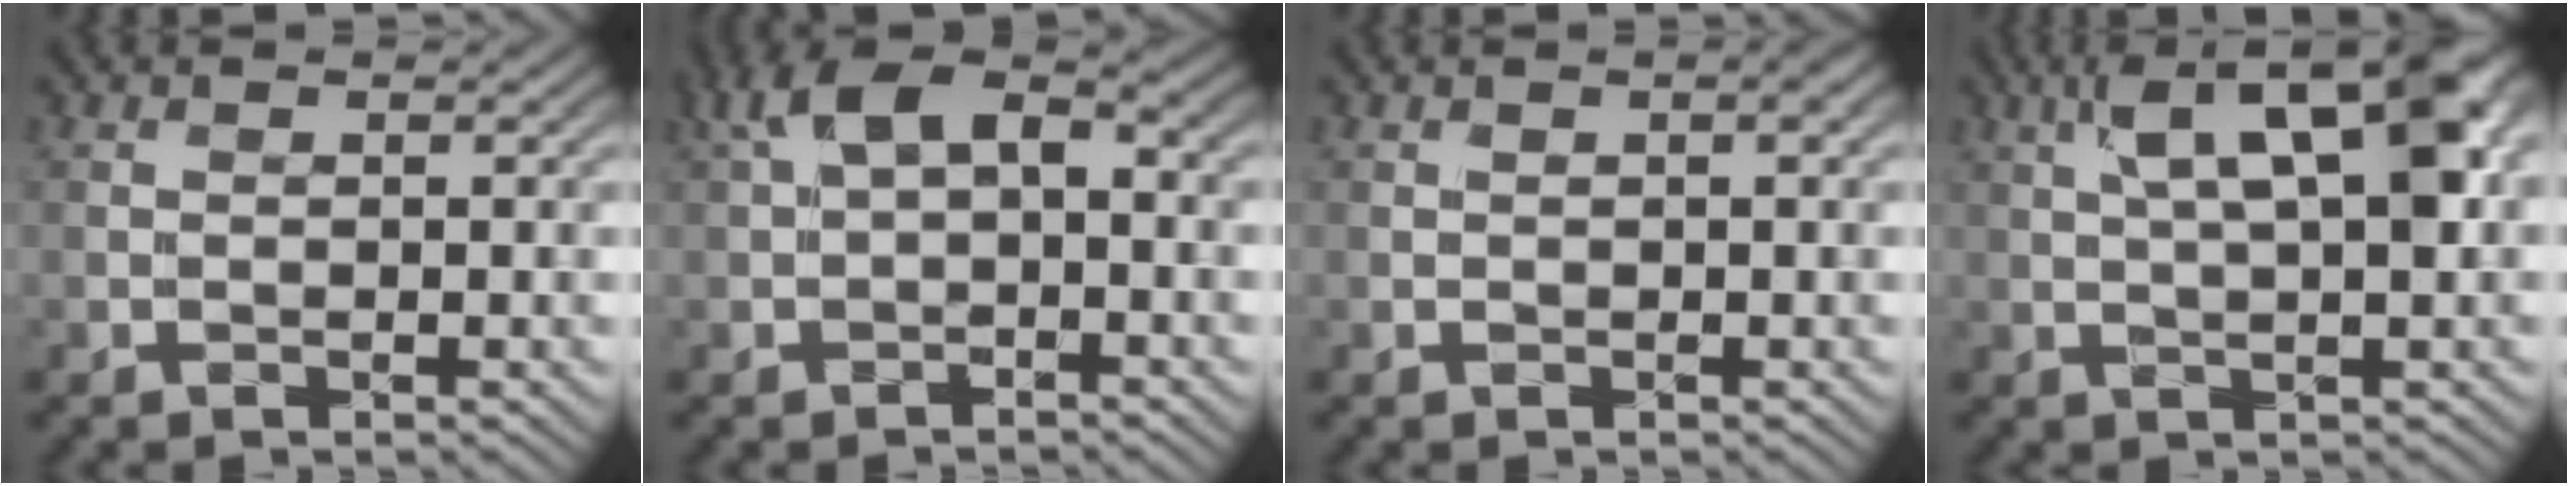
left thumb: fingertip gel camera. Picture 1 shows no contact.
{"total": 5.7, "force": [0.9, 3.1, 4.7], "torque": [-0.088, 0.016, 0.007]}
{"total": 1.4, "force": [0.4, 0.3, 1.3], "torque": [-0.025, 0.004, 0.006]}
{"total": 9.7, "force": [3.5, 2.8, 8.6], "torque": [-0.144, 0.016, 0.054]}